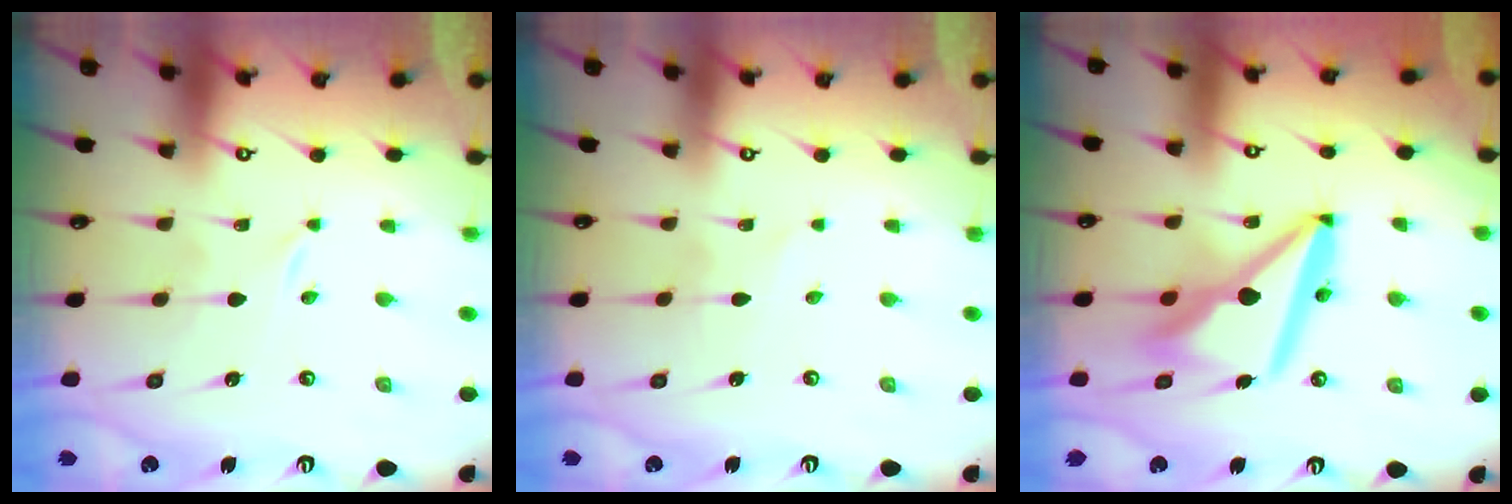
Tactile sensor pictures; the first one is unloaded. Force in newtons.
{"total": 2.7, "press": 2.7, "slide": 0.3}
{"total": 14.5, "press": 14.4, "slide": 1.9}